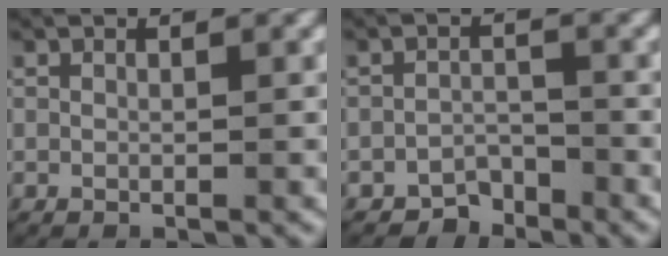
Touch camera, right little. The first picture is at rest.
{"total": 2.6, "force": [-2.3, 1.1, 0.1], "torque": [0.004, -0.008, -0.045]}